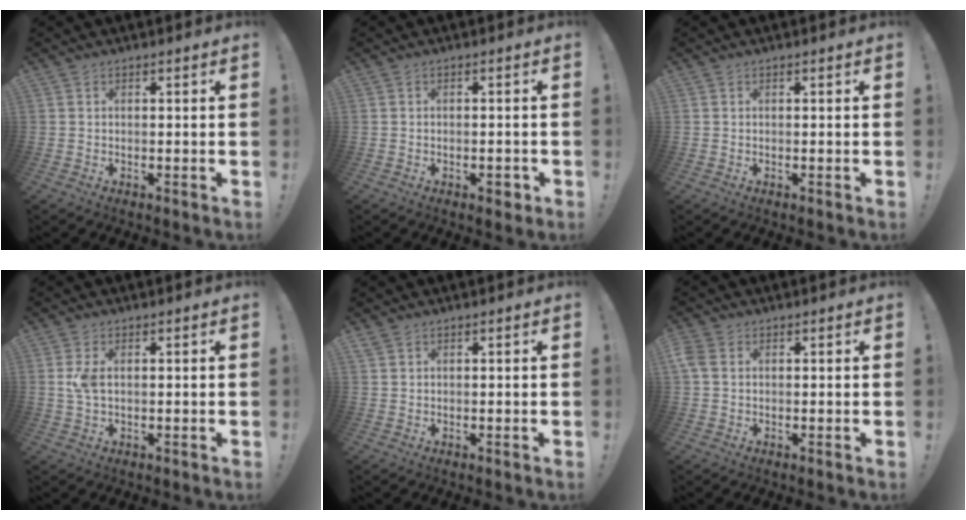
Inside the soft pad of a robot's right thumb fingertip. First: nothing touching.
{"total": 2.0, "force": [-1.0, 1.0, 1.4], "torque": [-0.010, 0.002, -0.017]}
{"total": 0.0}
{"total": 3.9, "force": [0.6, 2.0, 3.3], "torque": [-0.052, 0.001, 0.009]}
{"total": 1.5, "force": [1.0, 0.9, 0.5], "torque": [-0.004, -0.002, 0.019]}
{"total": 3.7, "force": [1.1, 2.8, 2.2], "torque": [-0.054, 0.007, 0.023]}